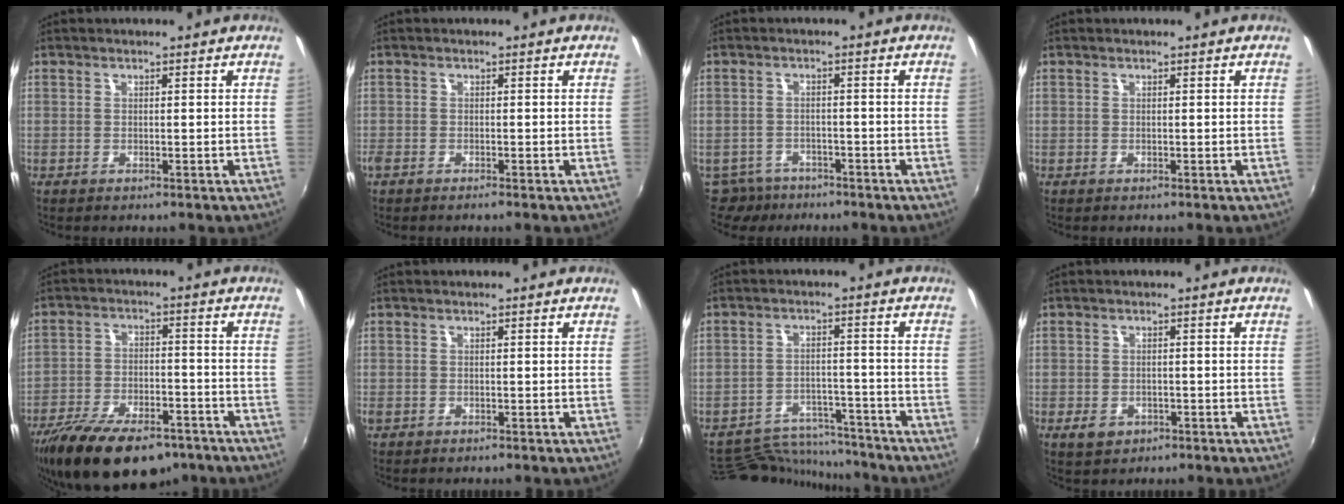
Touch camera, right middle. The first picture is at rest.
{"total": 1.2, "force": [-1.0, 0.2, 0.5], "torque": [-0.014, -0.004, -0.023]}
{"total": 6.4, "force": [-5.2, 3.6, 1.1], "torque": [-0.040, -0.003, -0.083]}
{"total": 0.0}
{"total": 19.8, "force": [-14.2, 8.1, 11.0], "torque": [-0.221, -0.032, -0.223]}
{"total": 0.8, "force": [-0.4, 0.6, 0.3], "torque": [-0.007, -0.003, -0.008]}
{"total": 12.9, "force": [-12.2, 3.5, 2.5], "torque": [-0.068, 0.023, -0.178]}
{"total": 3.6, "force": [-1.7, 2.6, 1.7], "torque": [-0.038, -0.002, -0.022]}